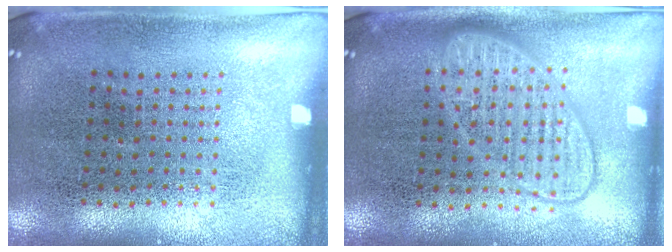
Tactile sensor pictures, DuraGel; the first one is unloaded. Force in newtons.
{"total": 3.1, "press": 3.0, "slide": 0.5}